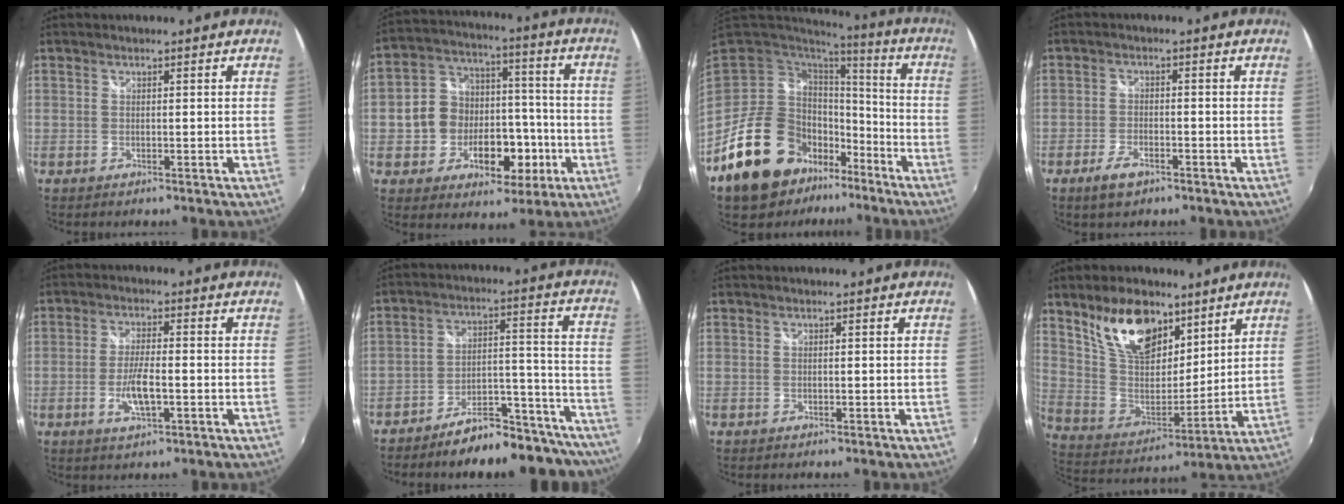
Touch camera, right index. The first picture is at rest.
{"total": 14.2, "force": [-3.9, 11.4, 7.5], "torque": [-0.159, 0.040, -0.051]}
{"total": 19.9, "force": [-11.7, 12.8, 9.7], "torque": [-0.209, 0.007, -0.181]}
{"total": 4.6, "force": [-3.0, 2.2, 2.6], "torque": [-0.068, -0.005, -0.054]}
{"total": 6.2, "force": [-2.0, 1.7, 5.6], "torque": [-0.113, -0.006, -0.034]}
{"total": 20.3, "force": [-18.5, 5.3, 6.6], "torque": [-0.080, 0.044, -0.235]}
{"total": 0.0}
{"total": 17.0, "force": [10.6, 9.0, 9.8], "torque": [-0.196, 0.011, 0.205]}